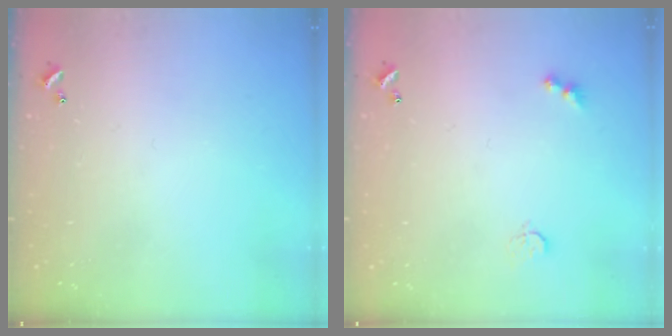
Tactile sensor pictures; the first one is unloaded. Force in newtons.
{"total": 2.9, "press": 2.8, "slide": 0.7}